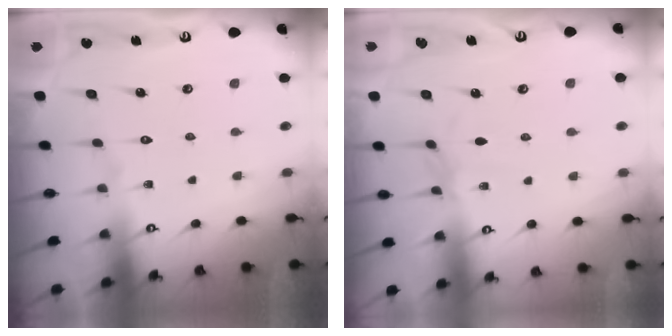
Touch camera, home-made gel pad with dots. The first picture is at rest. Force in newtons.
{"total": 1.9, "press": 1.9, "slide": 0.5}